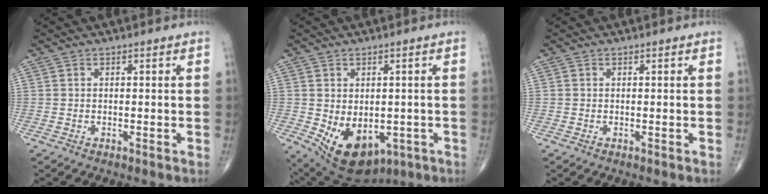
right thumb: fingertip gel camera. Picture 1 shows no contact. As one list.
[{"total": 12.4, "force": [-3.3, 8.3, 8.6], "torque": [-0.117, -0.007, -0.025]}, {"total": 0.0}]